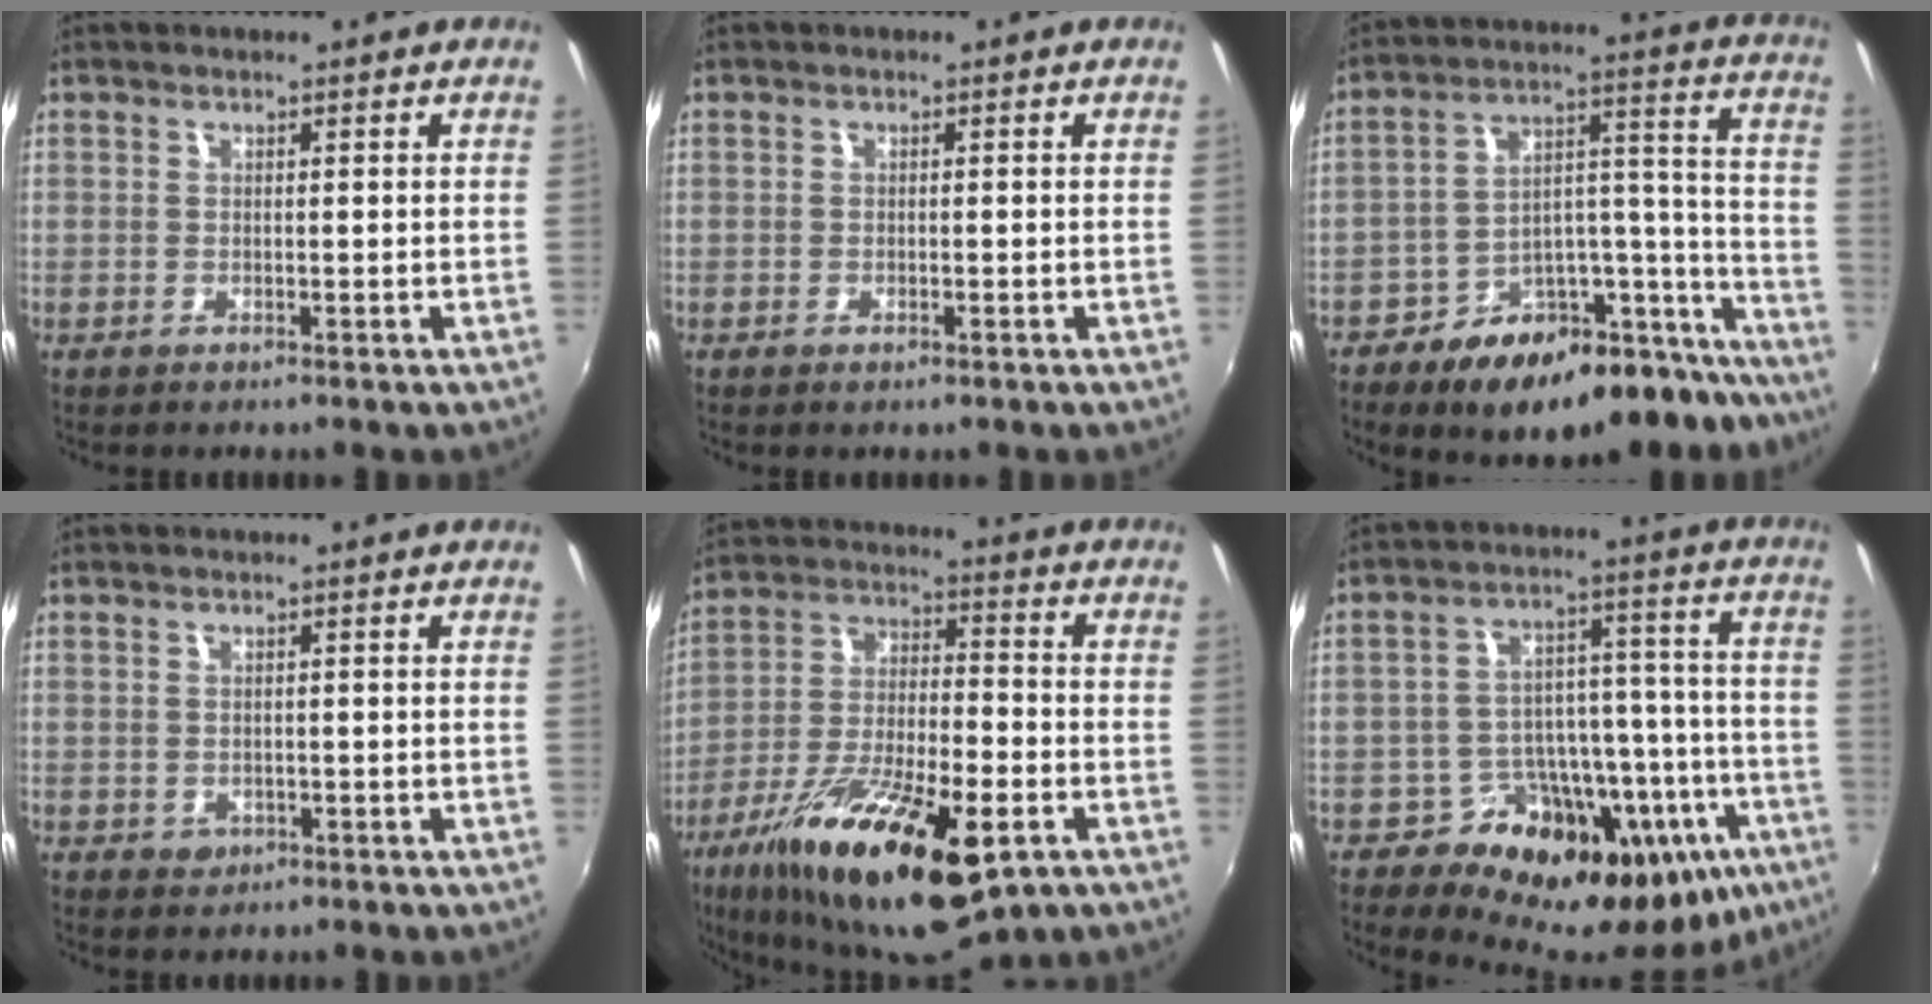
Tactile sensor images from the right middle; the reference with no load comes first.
{"total": 1.0, "force": [-0.6, 0.5, 0.5], "torque": [-0.011, -0.005, -0.012]}
{"total": 24.3, "force": [-18.9, 10.1, 11.4], "torque": [-0.135, 0.059, -0.259]}
{"total": 1.7, "force": [-0.5, 1.5, 0.5], "torque": [-0.009, -0.004, -0.004]}
{"total": 24.0, "force": [-13.4, 7.9, 18.3], "torque": [-0.332, -0.049, -0.221]}
{"total": 22.9, "force": [-13.2, 13.6, 12.9], "torque": [-0.182, 0.024, -0.182]}